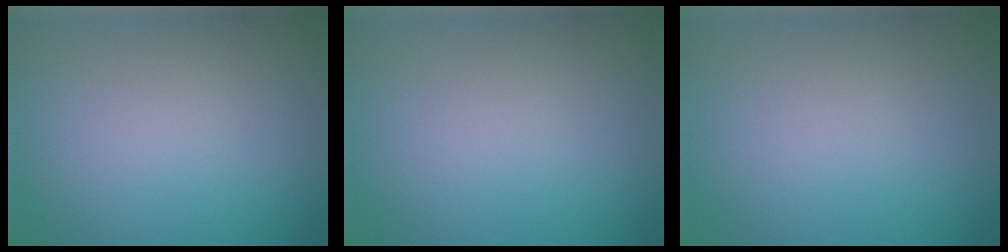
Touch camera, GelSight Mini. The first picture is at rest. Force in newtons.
{"total": 0.0}
{"total": 0.0}